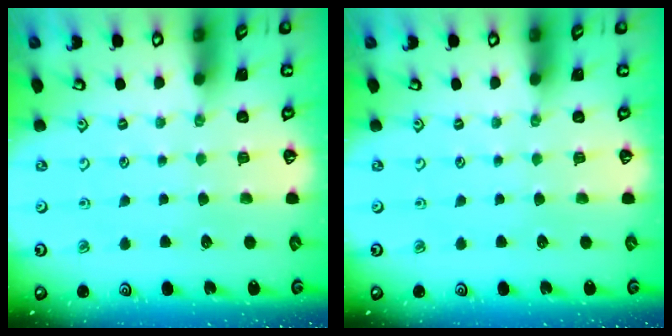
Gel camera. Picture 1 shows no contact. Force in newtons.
{"total": 0.0}